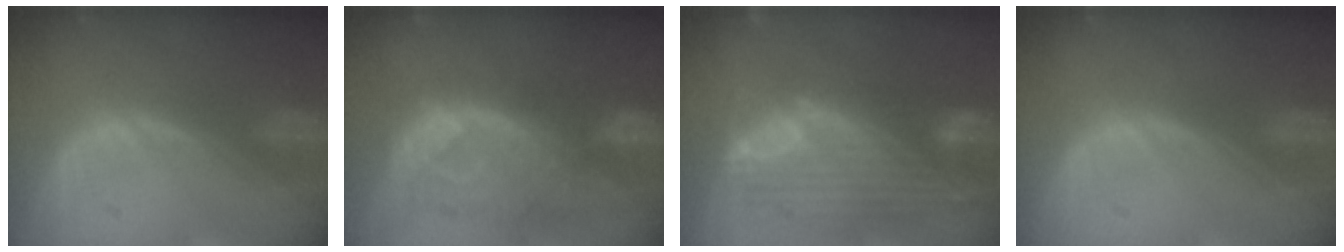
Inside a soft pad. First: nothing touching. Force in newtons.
{"total": 10.7, "press": 9.6, "slide": 4.7}
{"total": 12.1, "press": 10.2, "slide": 6.4}
{"total": 0.0}